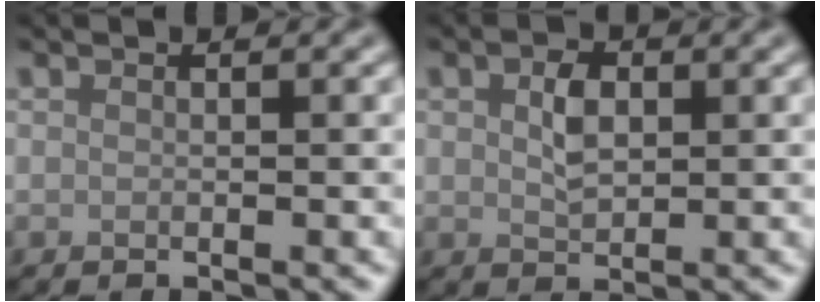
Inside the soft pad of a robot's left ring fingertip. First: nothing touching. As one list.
[{"total": 2.7, "force": [0.6, 1.7, 2.0], "torque": [-0.040, 0.001, 0.010]}]